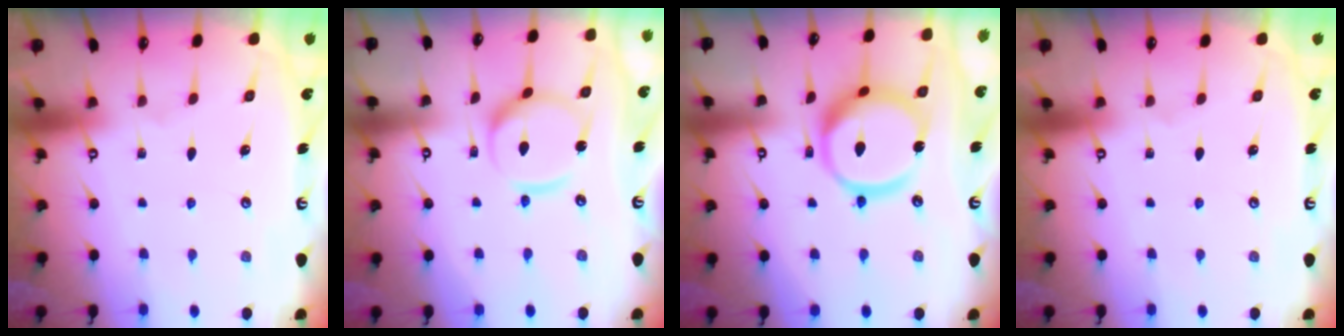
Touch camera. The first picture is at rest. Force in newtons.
{"total": 12.3, "press": 12.2, "slide": 1.2}
{"total": 15.5, "press": 15.4, "slide": 1.6}
{"total": 0.0}